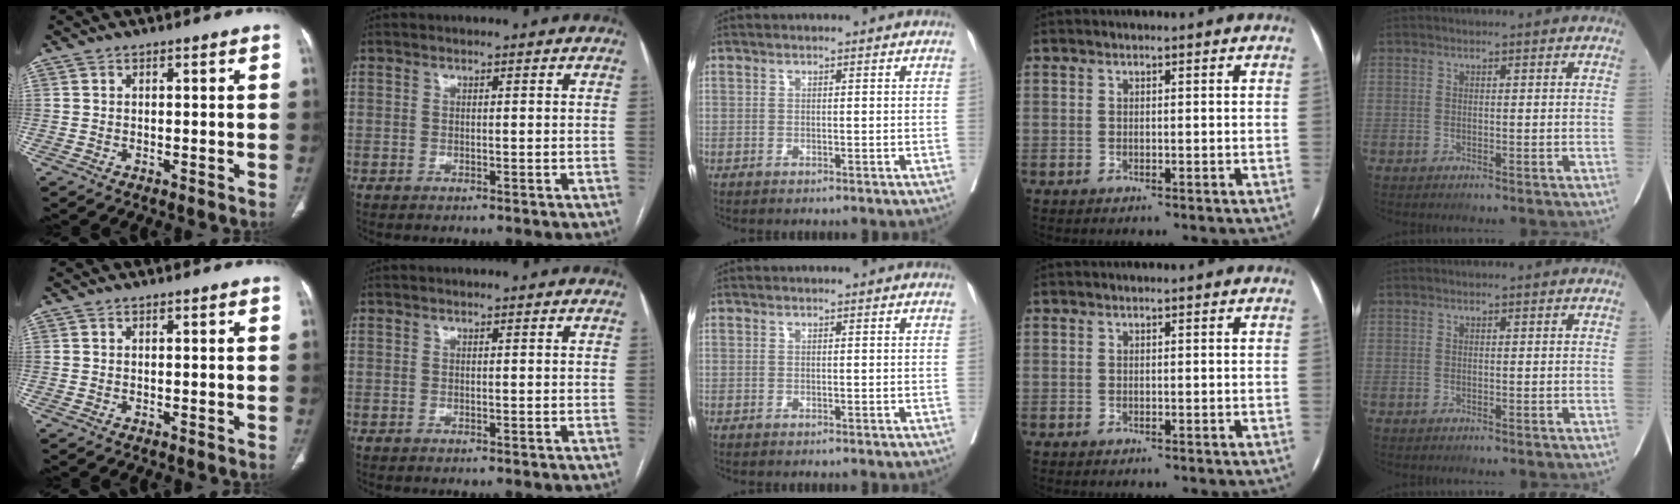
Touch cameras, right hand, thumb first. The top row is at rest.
{}